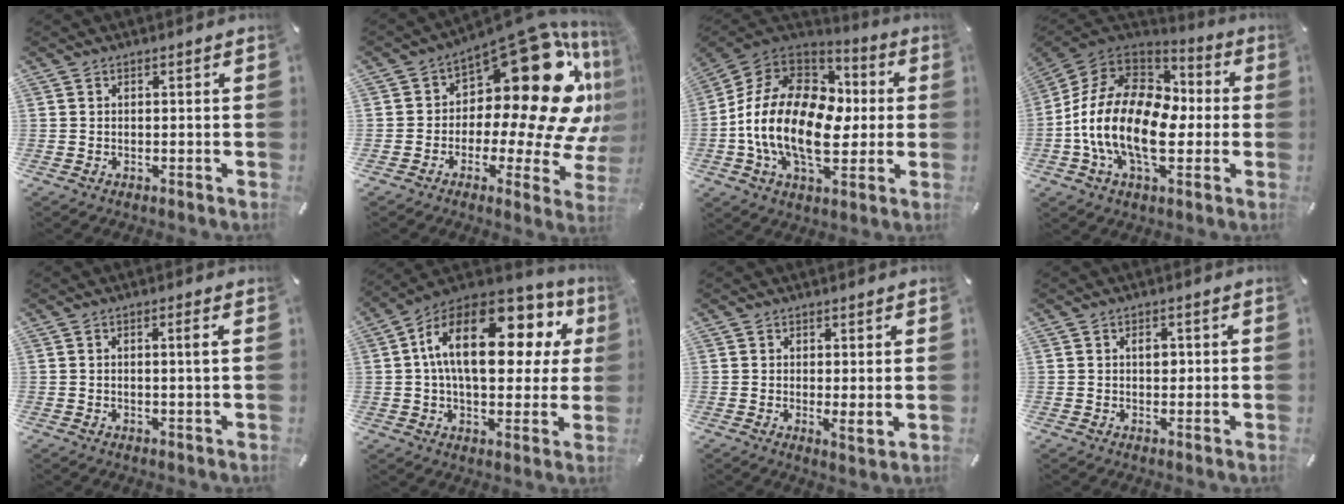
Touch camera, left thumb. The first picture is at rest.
{"total": 26.6, "force": [7.0, 13.4, 21.9], "torque": [-0.279, -0.086, 0.122]}
{"total": 20.3, "force": [-2.9, 13.3, 15.1], "torque": [-0.307, 0.014, -0.047]}
{"total": 19.9, "force": [-4.5, 12.4, 14.9], "torque": [-0.308, 0.019, -0.078]}
{"total": 1.9, "force": [0.4, 0.1, 1.9], "torque": [-0.036, -0.002, 0.004]}
{"total": 22.6, "force": [7.2, 12.0, 17.7], "torque": [-0.309, -0.028, 0.116]}
{"total": 2.3, "force": [1.2, 1.0, 1.7], "torque": [-0.018, -0.013, 0.020]}
{"total": 2.5, "force": [0.4, 1.7, 1.8], "torque": [-0.021, 0.000, 0.002]}